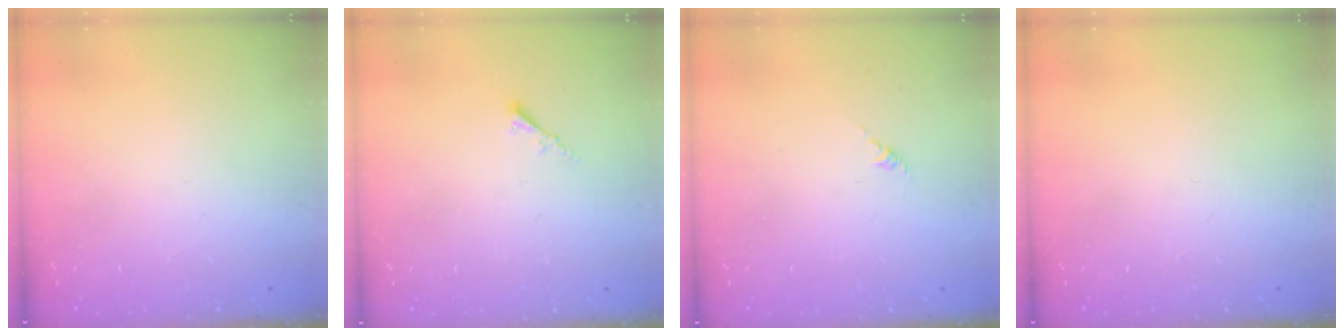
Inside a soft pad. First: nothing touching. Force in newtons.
{"total": 1.7, "press": 1.6, "slide": 0.4}
{"total": 0.6, "press": 0.4, "slide": 0.4}
{"total": 0.0}